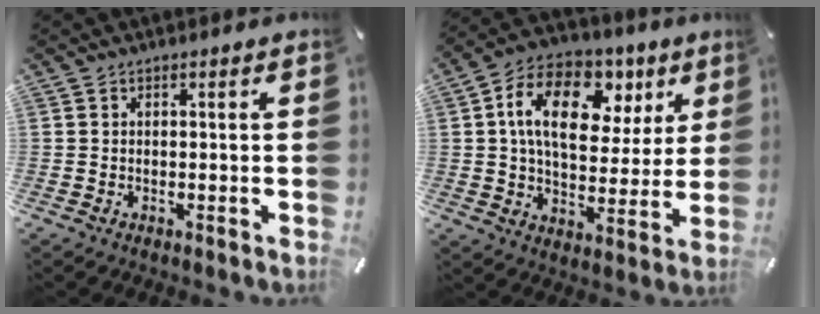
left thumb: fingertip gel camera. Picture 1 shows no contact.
{"total": 18.3, "force": [6.6, 11.9, 12.3], "torque": [-0.203, -0.008, 0.115]}